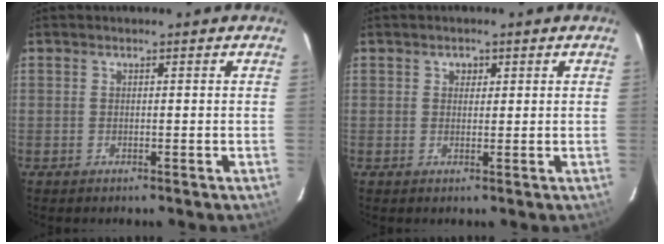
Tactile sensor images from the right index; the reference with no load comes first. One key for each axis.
{"total": 1.6, "fx": 0.5, "fy": 1.4, "fz": 0.4, "tx": -0.003, "ty": 0.005, "tz": 0.009}